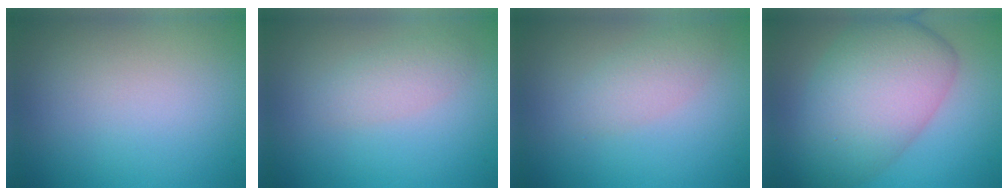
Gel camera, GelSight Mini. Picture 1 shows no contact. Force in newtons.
{"total": 1.9, "press": 1.9, "slide": 0.1}
{"total": 2.1, "press": 2.1, "slide": 0.1}
{"total": 9.8, "press": 9.8, "slide": 0.2}